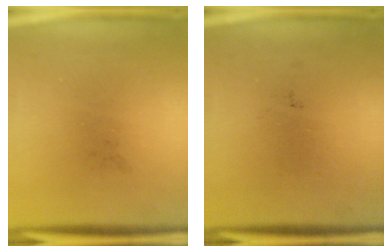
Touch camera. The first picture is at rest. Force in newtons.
{"total": 0.0}